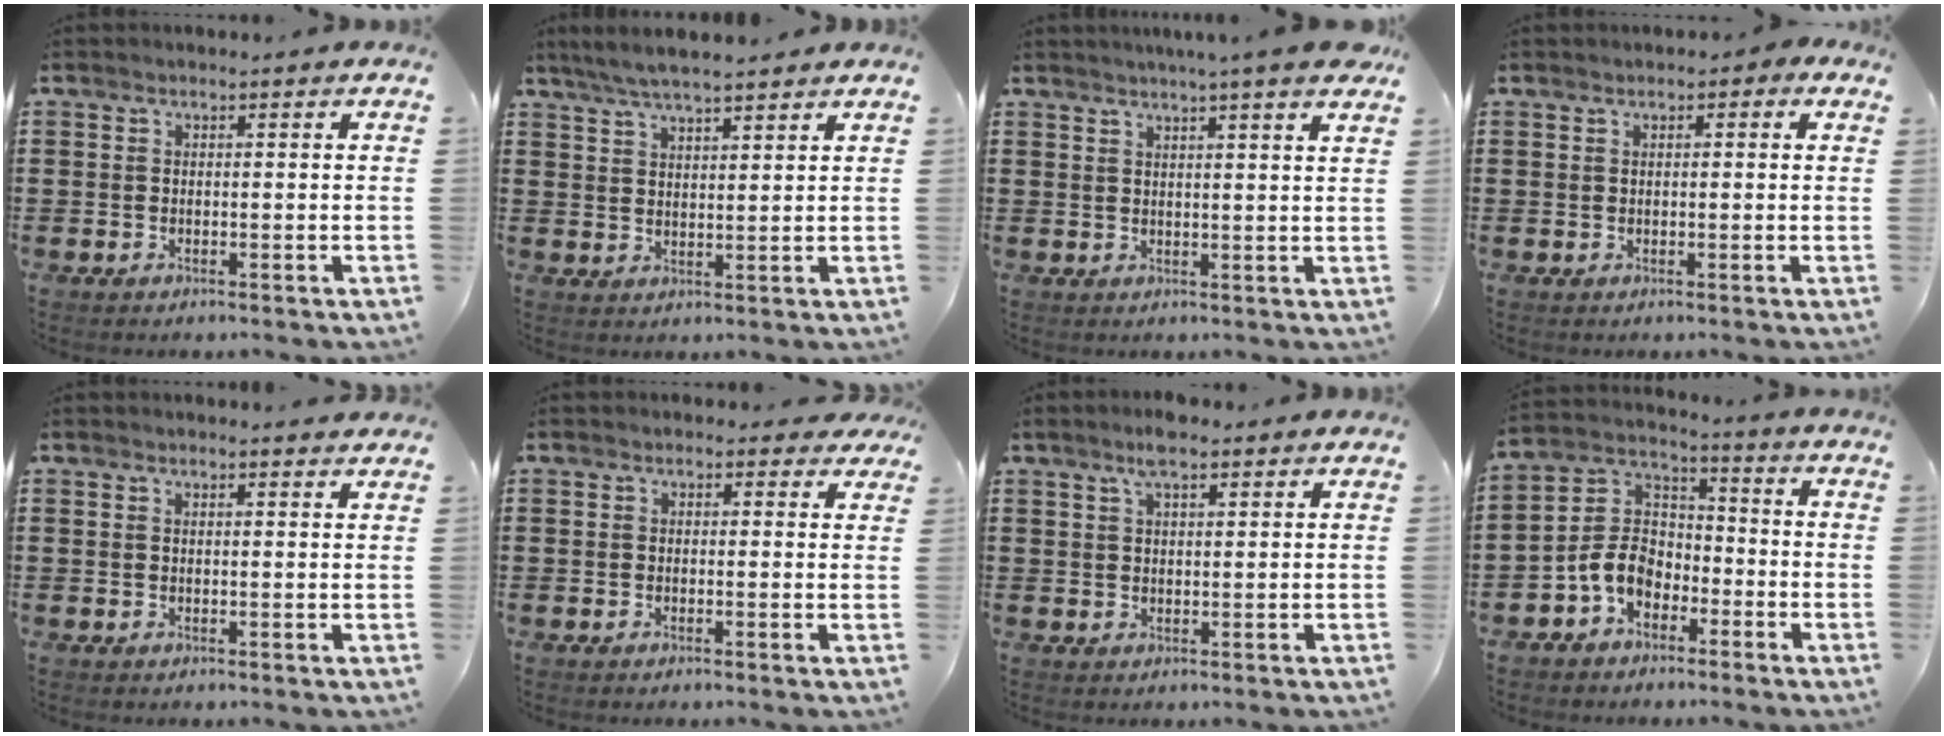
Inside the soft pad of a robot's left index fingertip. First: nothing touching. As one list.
[{"total": 4.6, "force": [4.1, 0.5, 2.1], "torque": [-0.051, -0.006, 0.074]}, {"total": 4.1, "force": [3.5, -0.8, 1.9], "torque": [-0.040, -0.013, 0.060]}, {"total": 1.0, "force": [0.4, 0.6, 0.7], "torque": [-0.016, 0.008, 0.005]}, {"total": 1.4, "force": [1.4, 0.1, 0.3], "torque": [-0.010, 0.001, 0.027]}, {"total": 1.3, "force": [0.8, 0.9, 0.5], "torque": [-0.006, 0.005, 0.012]}, {"total": 4.0, "force": [2.8, 1.0, 2.7], "torque": [-0.059, 0.004, 0.049]}, {"total": 7.1, "force": [-3.7, 4.7, 3.7], "torque": [-0.107, 0.005, -0.082]}]